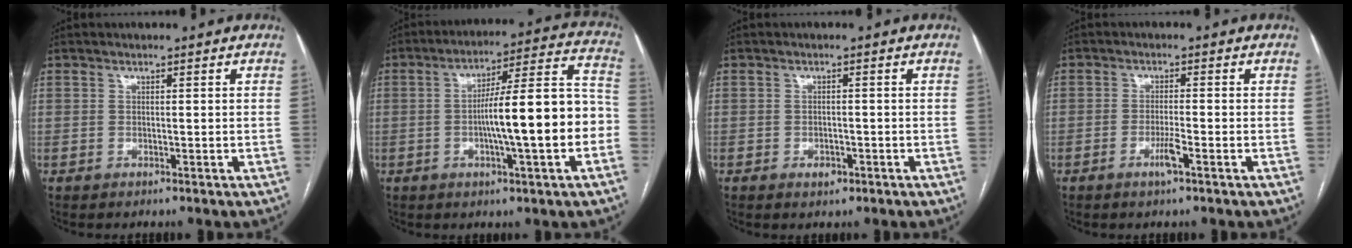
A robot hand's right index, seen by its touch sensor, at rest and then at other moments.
{"total": 15.3, "force": [-3.0, 1.2, 14.9], "torque": [-0.225, 0.027, -0.046]}
{"total": 1.9, "force": [-1.0, 1.2, 1.1], "torque": [-0.014, 0.003, -0.010]}
{"total": 2.9, "force": [-1.4, -0.2, 2.5], "torque": [-0.051, -0.005, -0.029]}